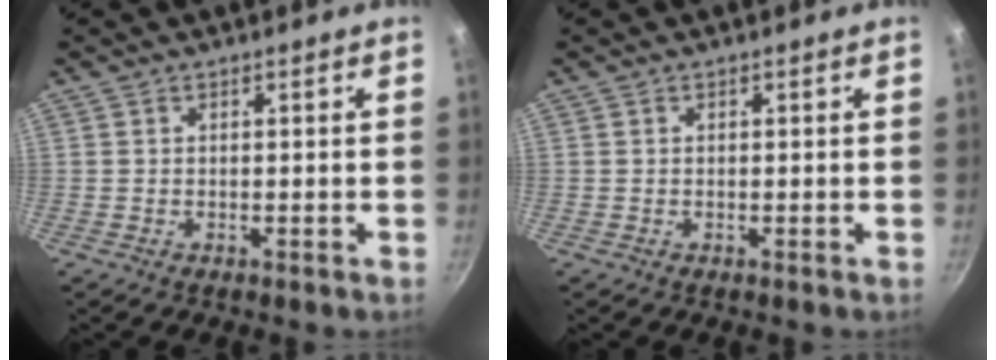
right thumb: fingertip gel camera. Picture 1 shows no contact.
{"total": 0.0}